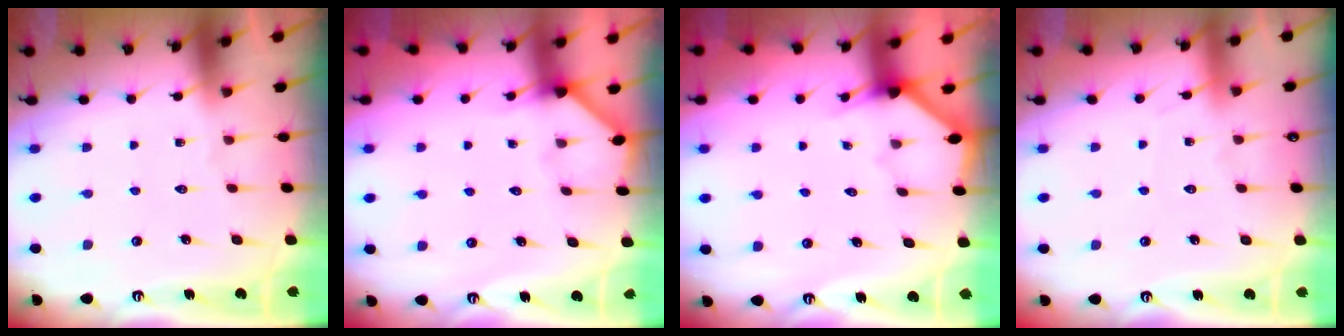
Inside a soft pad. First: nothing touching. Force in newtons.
{"total": 2.6, "press": 2.6, "slide": 0.2}
{"total": 3.3, "press": 3.2, "slide": 0.3}
{"total": 3.9, "press": 3.9, "slide": 0.5}